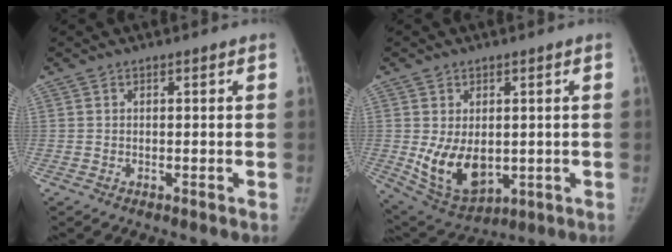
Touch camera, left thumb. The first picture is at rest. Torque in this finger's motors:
{"motor_torque": [0.67, 0.77, 0.71, -0.56, 0.14]}